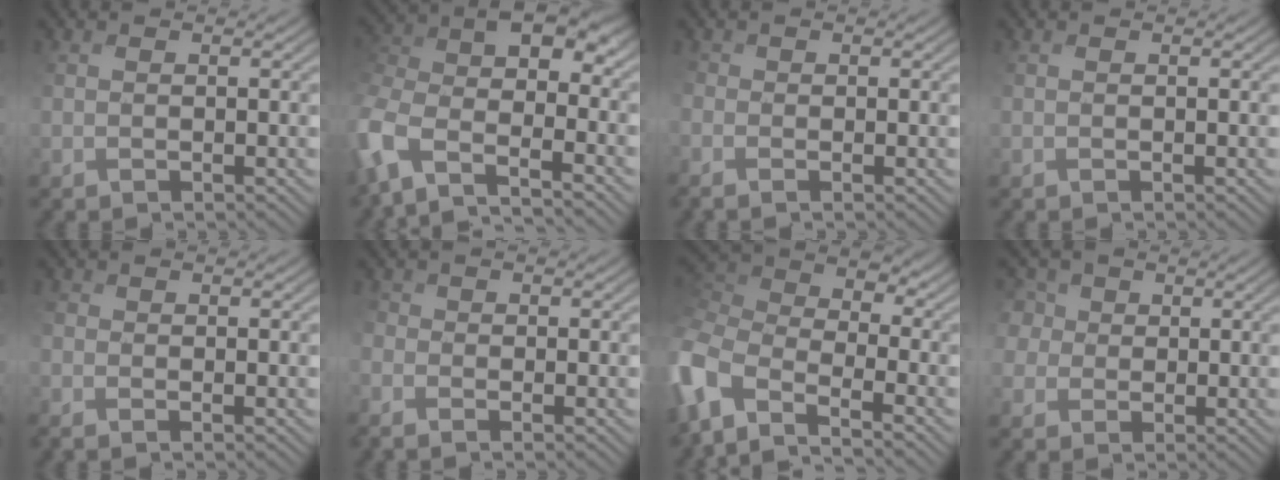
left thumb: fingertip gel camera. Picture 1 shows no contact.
{"total": 11.1, "force": [-5.0, 5.6, 8.2], "torque": [-0.206, -0.007, -0.094]}
{"total": 1.7, "force": [-1.1, 0.7, 1.1], "torque": [-0.029, -0.007, -0.027]}
{"total": 0.0}
{"total": 1.4, "force": [-0.8, 0.6, 1.0], "torque": [-0.025, -0.004, -0.023]}
{"total": 2.3, "force": [-1.5, 1.2, 1.3], "torque": [-0.038, -0.008, -0.032]}
{"total": 9.8, "force": [-4.0, 5.4, 7.2], "torque": [-0.213, 0.001, -0.081]}
{"total": 6.1, "force": [1.8, 5.3, 2.6], "torque": [-0.099, 0.028, 0.008]}